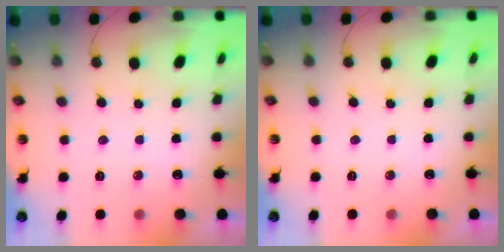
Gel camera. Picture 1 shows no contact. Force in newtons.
{"total": 0.0}